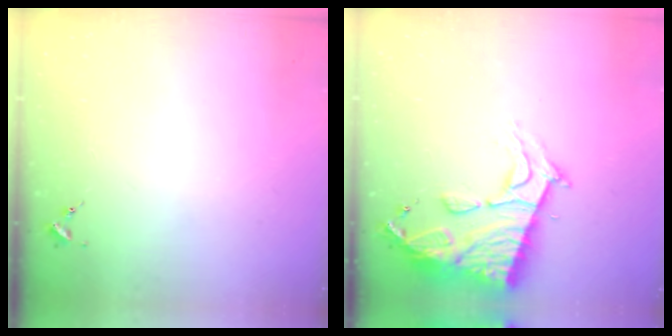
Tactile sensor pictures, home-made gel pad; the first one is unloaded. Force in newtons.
{"total": 14.6, "press": 14.6, "slide": 1.3}